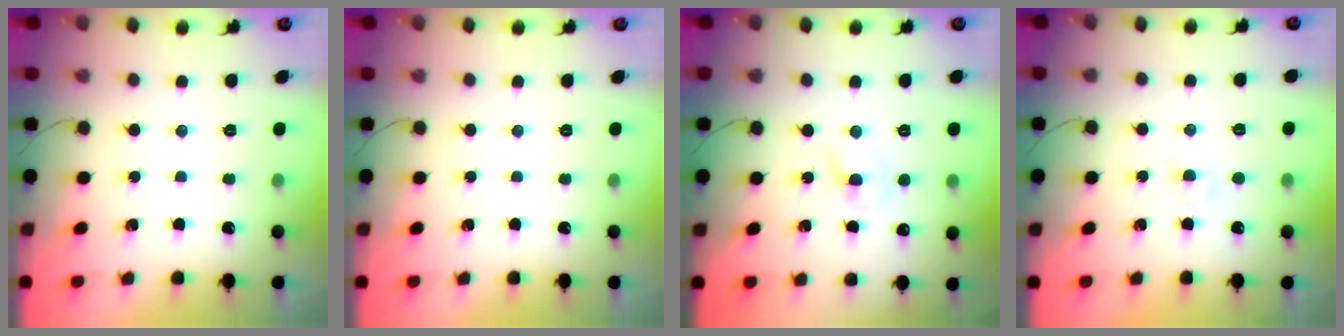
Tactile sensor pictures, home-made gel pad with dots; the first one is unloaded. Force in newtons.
{"total": 0.0}
{"total": 3.5, "press": 3.3, "slide": 1.2}
{"total": 1.5, "press": 1.4, "slide": 0.6}